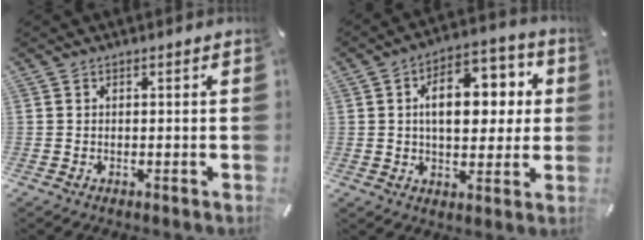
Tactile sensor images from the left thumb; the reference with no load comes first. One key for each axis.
{"total": 14.1, "fx": 2.6, "fy": 8.9, "fz": 10.6, "tx": -0.145, "ty": 0.000, "tz": 0.041}